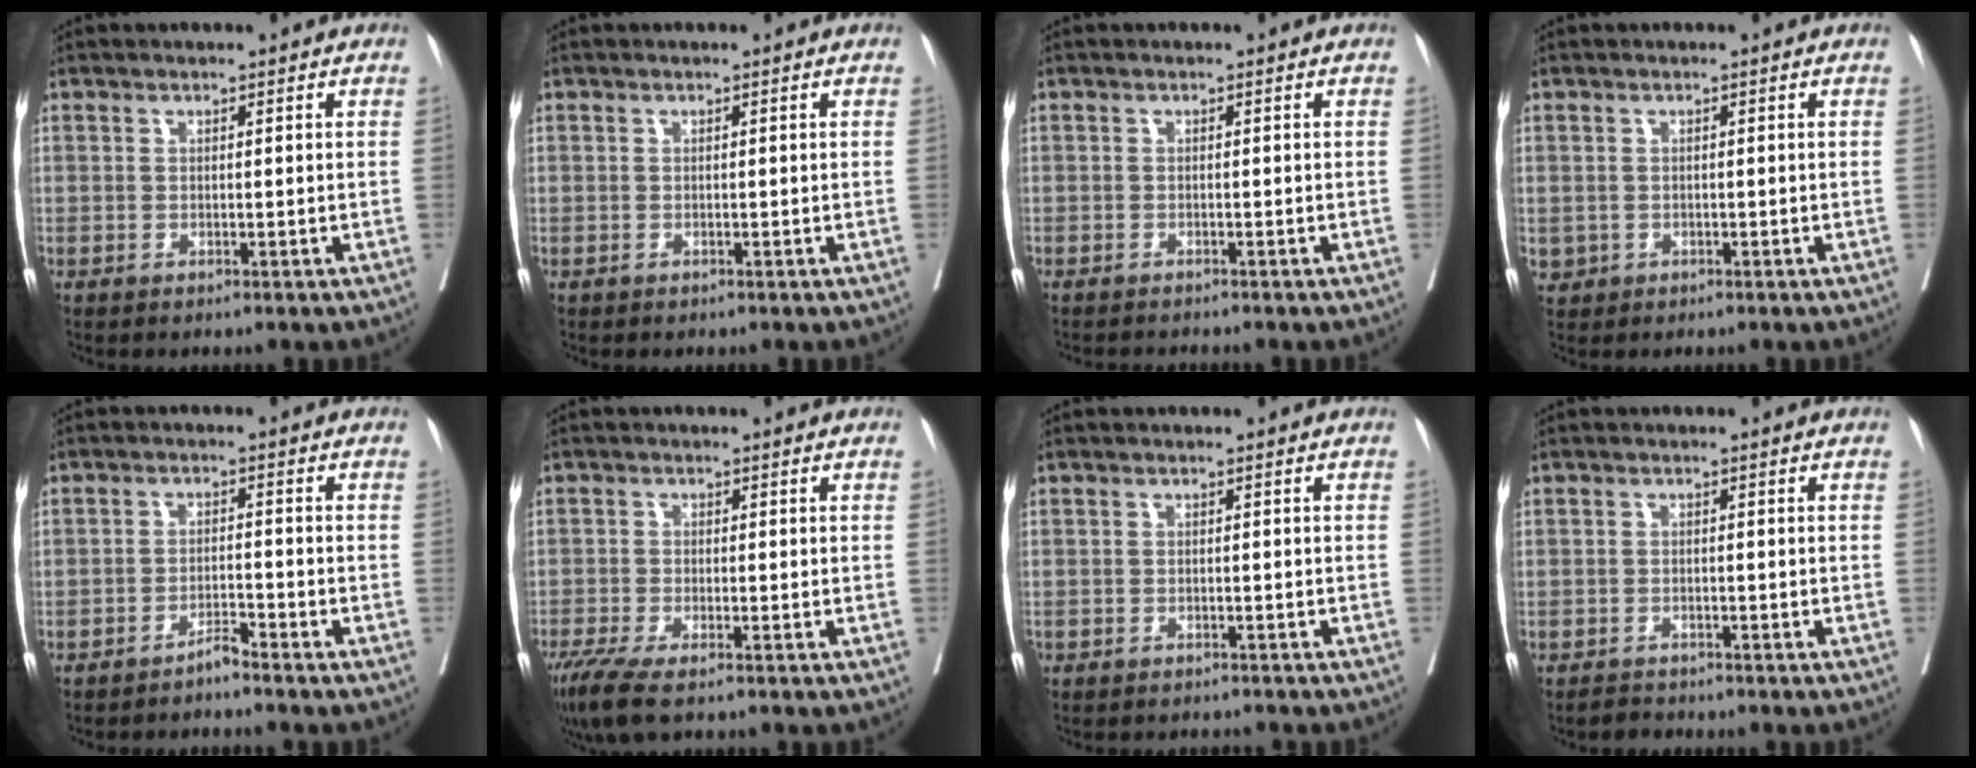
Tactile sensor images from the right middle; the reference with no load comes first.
{"total": 0.0}
{"total": 1.7, "force": [-1.7, -0.1, 0.3], "torque": [-0.006, -0.005, -0.024]}
{"total": 1.5, "force": [-0.3, 1.5, 0.2], "torque": [-0.001, 0.004, 0.003]}
{"total": 2.1, "force": [-2.0, -0.2, 0.7], "torque": [-0.009, -0.002, -0.036]}
{"total": 5.8, "force": [-4.1, 1.0, 4.0], "torque": [-0.075, -0.017, -0.072]}
{"total": 3.2, "force": [-3.1, 0.9, 0.5], "torque": [-0.003, -0.003, -0.042]}
{"total": 1.4, "force": [-1.4, 0.4, -0.2], "torque": [-0.004, -0.005, -0.023]}